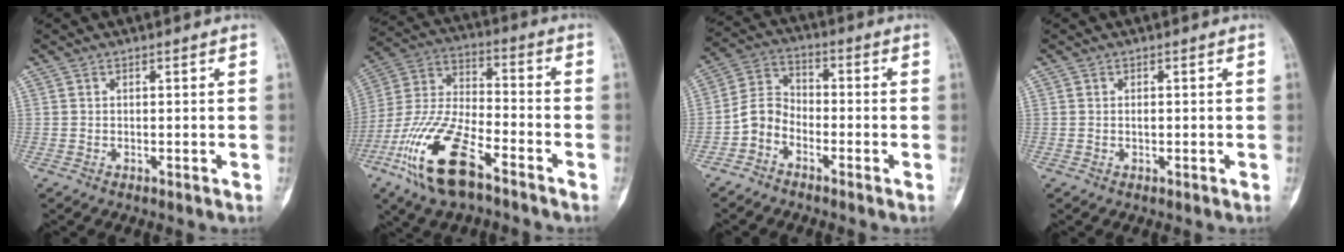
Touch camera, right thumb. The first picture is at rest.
{"total": 18.1, "force": [-9.9, 6.8, 13.5], "torque": [-0.283, 0.042, -0.192]}
{"total": 6.0, "force": [-3.1, 4.3, 2.8], "torque": [-0.044, 0.036, -0.074]}
{"total": 0.5, "force": [0.0, 0.3, 0.5], "torque": [-0.006, 0.000, 0.000]}